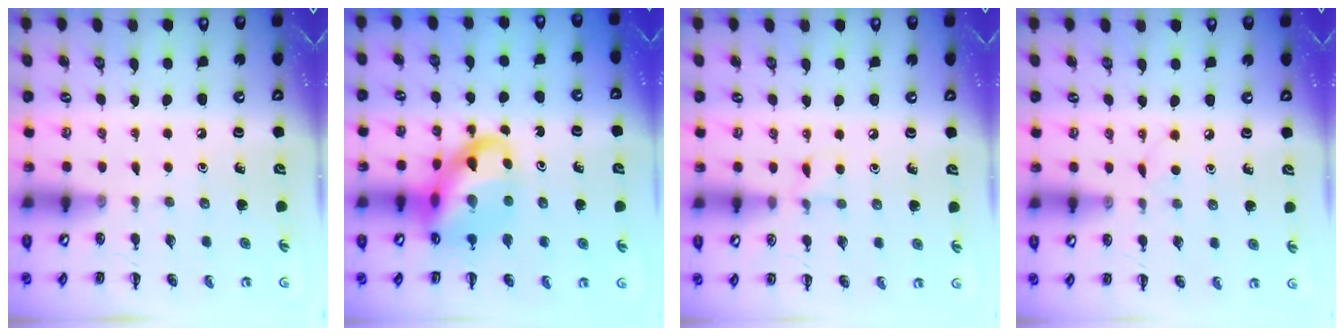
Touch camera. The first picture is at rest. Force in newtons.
{"total": 15.5, "press": 15.0, "slide": 3.8}
{"total": 5.0, "press": 4.7, "slide": 1.8}
{"total": 2.7, "press": 2.6, "slide": 0.9}